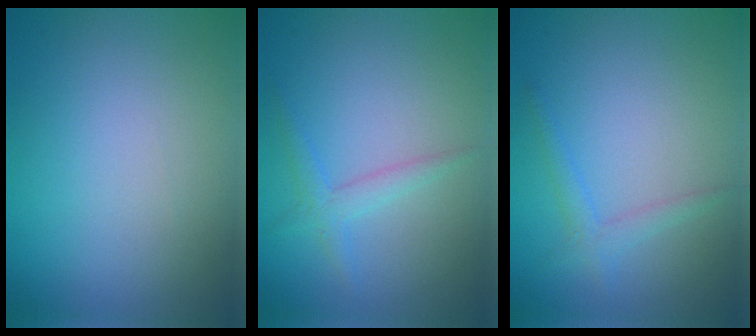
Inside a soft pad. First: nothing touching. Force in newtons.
{"total": 1.8, "press": 1.8, "slide": 0.0}
{"total": 1.5, "press": 1.5, "slide": 0.0}